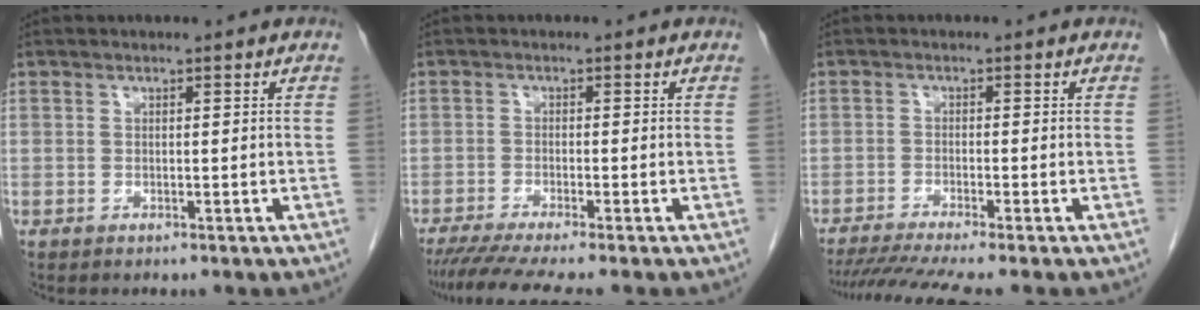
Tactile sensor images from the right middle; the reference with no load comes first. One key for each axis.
{"total": 7.6, "fx": -6.2, "fy": -0.8, "fz": 4.4, "tx": -0.066, "ty": -0.020, "tz": -0.101}
{"total": 7.9, "fx": -6.6, "fy": -1.0, "fz": 4.2, "tx": -0.064, "ty": -0.020, "tz": -0.107}